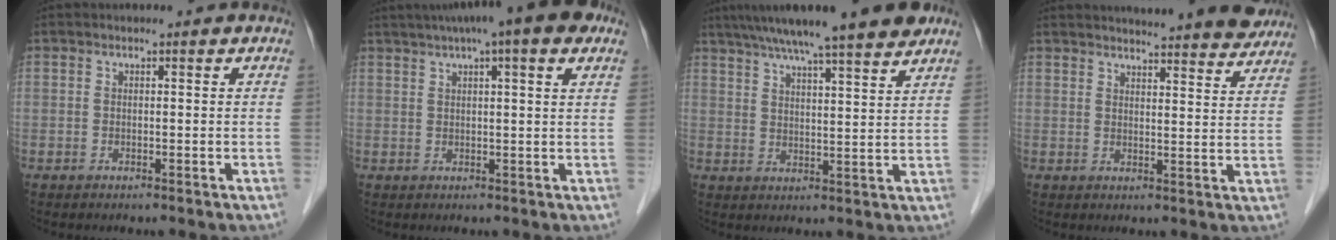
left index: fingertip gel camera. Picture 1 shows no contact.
{"total": 11.8, "force": [7.6, 1.6, 8.9], "torque": [-0.132, 0.038, 0.099]}
{"total": 15.4, "force": [12.5, 0.7, 9.1], "torque": [-0.145, 0.026, 0.178]}
{"total": 19.0, "force": [17.8, 2.4, 6.4], "torque": [-0.085, -0.013, 0.213]}